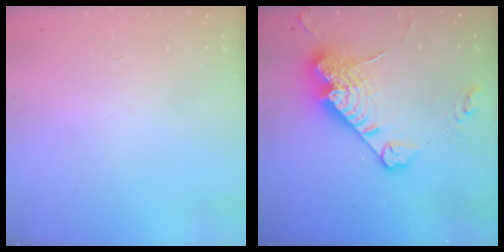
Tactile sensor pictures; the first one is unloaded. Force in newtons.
{"total": 19.0, "press": 18.9, "slide": 1.7}